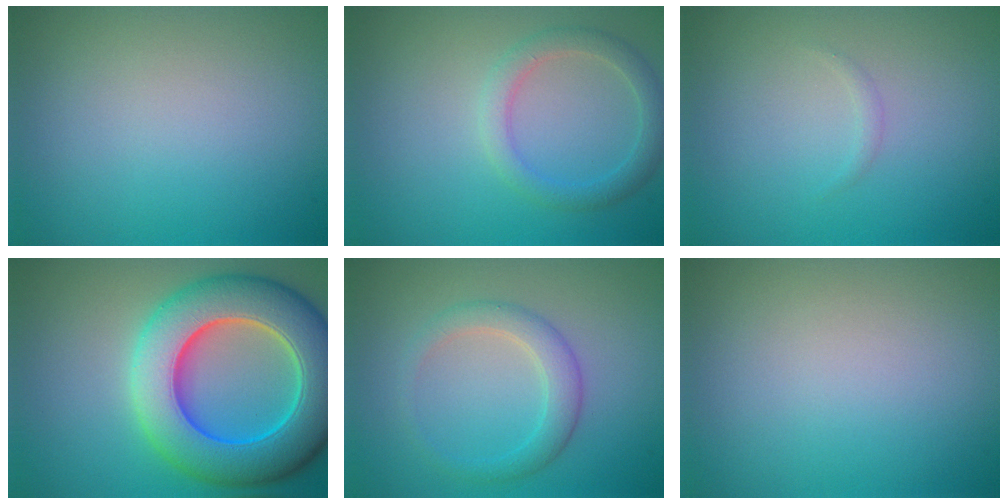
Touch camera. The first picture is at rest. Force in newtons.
{"total": 2.5, "press": 2.5, "slide": 0.1}
{"total": 0.6, "press": 0.6, "slide": 0.1}
{"total": 12.0, "press": 12.0, "slide": 0.4}
{"total": 2.6, "press": 2.6, "slide": 0.1}
{"total": 0.0}